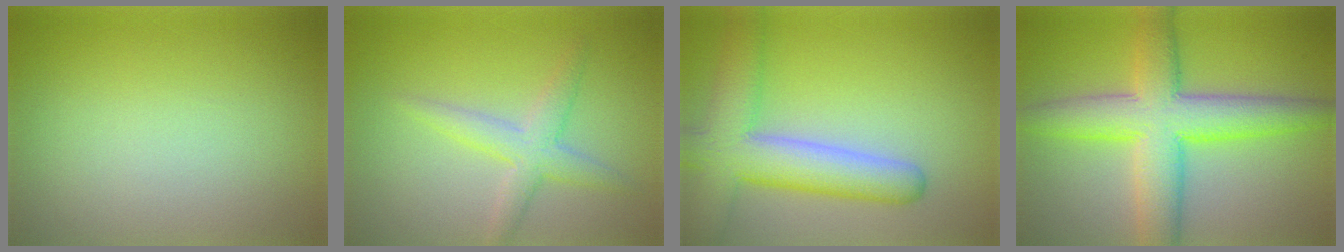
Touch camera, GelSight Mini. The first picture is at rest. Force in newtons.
{"total": 2.9, "press": 2.9, "slide": 0.1}
{"total": 7.6, "press": 7.5, "slide": 0.4}
{"total": 8.3, "press": 8.3, "slide": 0.1}